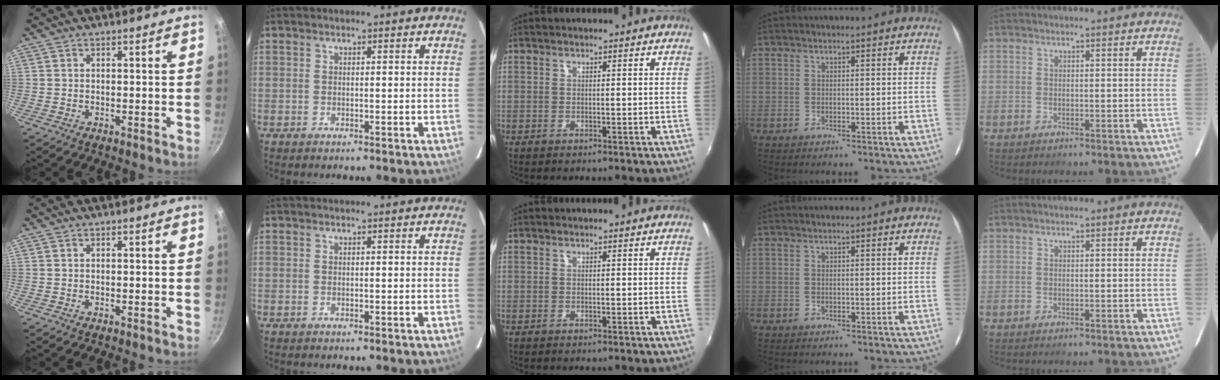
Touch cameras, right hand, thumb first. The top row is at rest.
{}